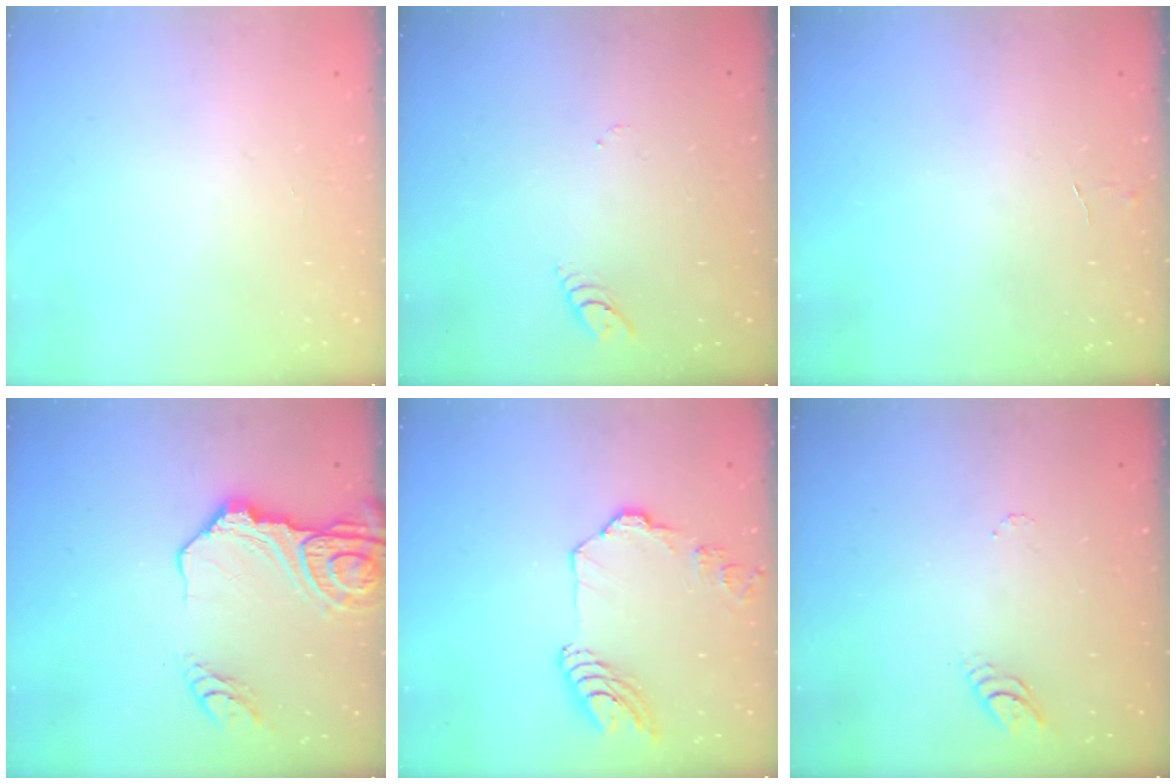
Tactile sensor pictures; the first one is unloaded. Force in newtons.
{"total": 3.1, "press": 3.1, "slide": 0.3}
{"total": 3.8, "press": 3.8, "slide": 0.3}
{"total": 14.5, "press": 14.4, "slide": 2.0}
{"total": 12.4, "press": 12.3, "slide": 1.5}
{"total": 3.4, "press": 3.4, "slide": 0.4}